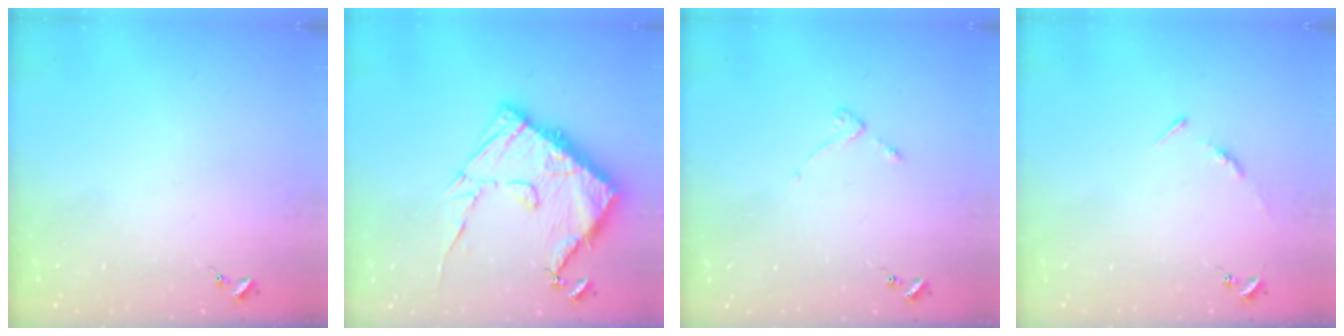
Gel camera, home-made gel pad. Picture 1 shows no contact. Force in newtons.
{"total": 19.1, "press": 19.0, "slide": 1.6}
{"total": 2.7, "press": 2.6, "slide": 0.5}
{"total": 3.4, "press": 3.4, "slide": 0.3}